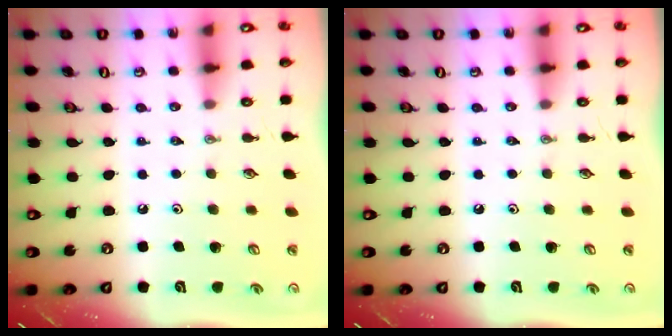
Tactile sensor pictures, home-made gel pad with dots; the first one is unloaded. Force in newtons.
{"total": 0.0}